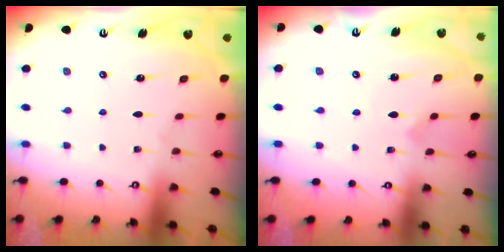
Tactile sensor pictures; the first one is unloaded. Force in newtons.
{"total": 2.7, "press": 2.7, "slide": 0.6}